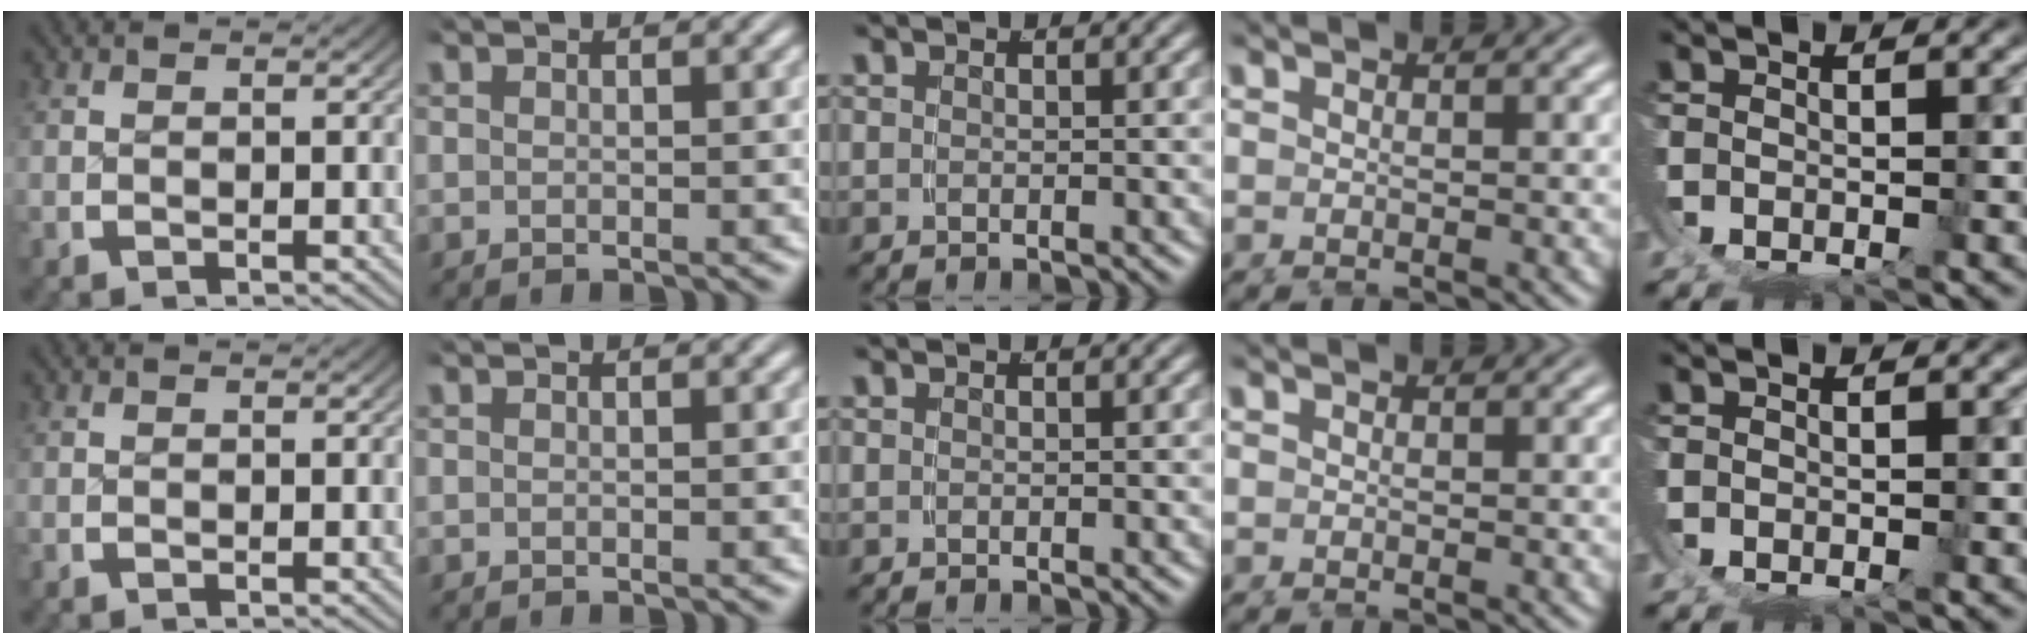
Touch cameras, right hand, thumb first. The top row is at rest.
{}